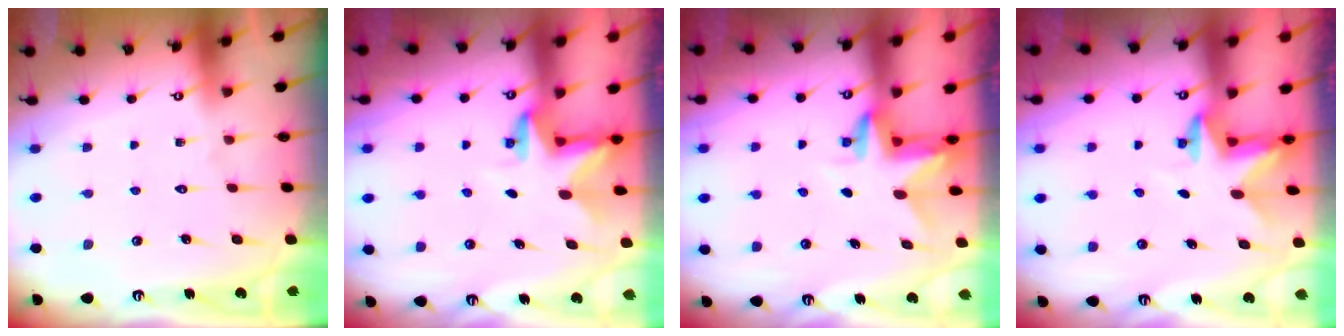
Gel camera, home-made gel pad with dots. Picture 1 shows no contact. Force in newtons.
{"total": 3.0, "press": 3.0, "slide": 0.1}
{"total": 2.9, "press": 2.9, "slide": 0.2}
{"total": 2.6, "press": 2.5, "slide": 0.4}